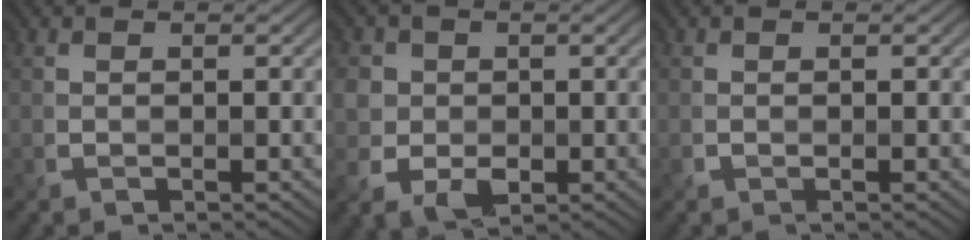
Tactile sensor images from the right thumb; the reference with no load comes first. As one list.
[{"total": 5.0, "force": [-0.4, 4.5, 2.2], "torque": [-0.053, -0.006, -0.024]}, {"total": 0.0}]